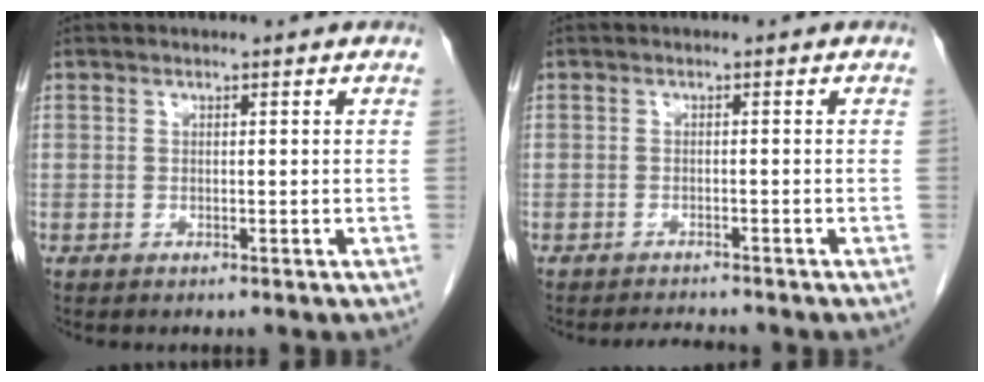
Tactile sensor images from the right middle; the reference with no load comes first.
{"total": 2.3, "force": [-2.2, 0.0, 0.4], "torque": [-0.008, -0.009, -0.033]}